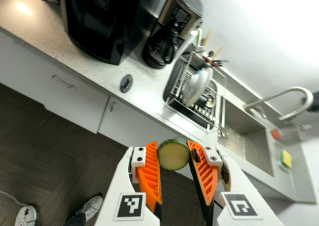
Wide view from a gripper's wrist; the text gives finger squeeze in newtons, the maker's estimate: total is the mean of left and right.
{"total": 10.4, "left": 10.4, "right": 10.4}